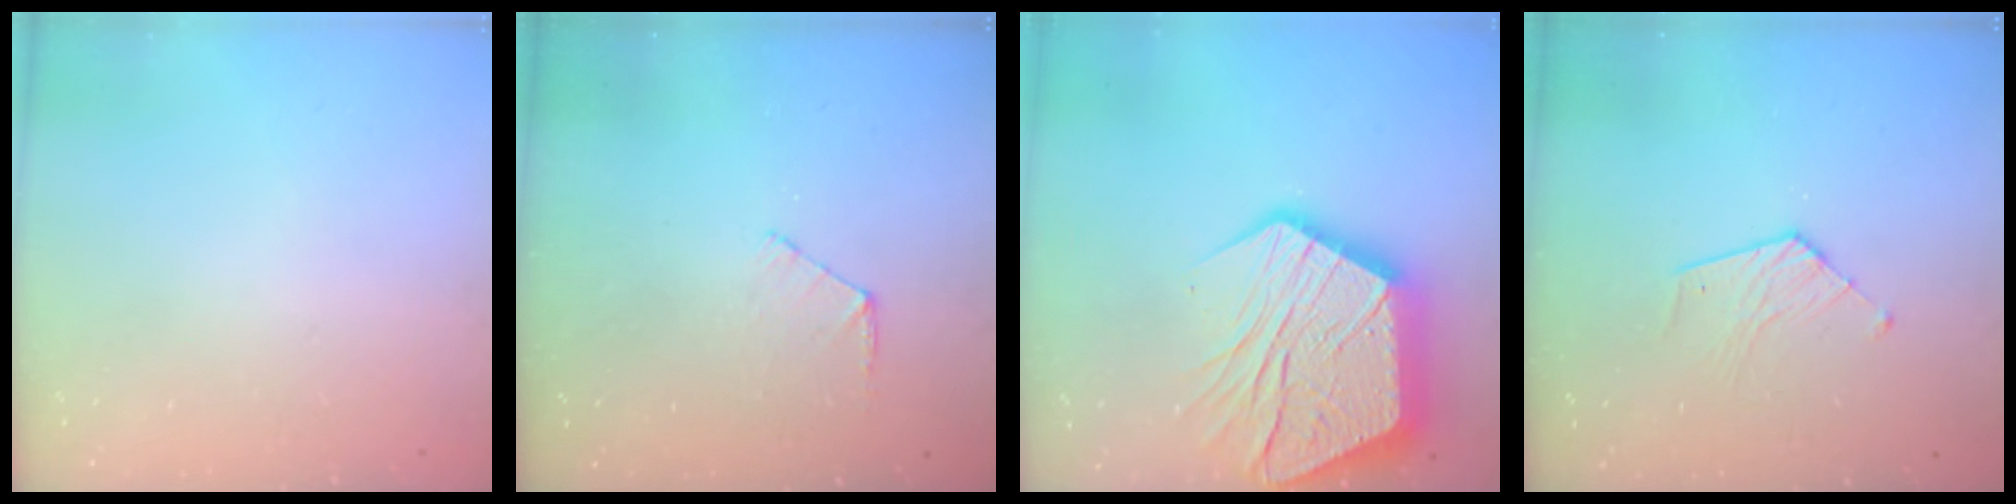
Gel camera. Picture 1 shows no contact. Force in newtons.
{"total": 4.2, "press": 4.2, "slide": 0.5}
{"total": 27.1, "press": 27.0, "slide": 2.2}
{"total": 6.4, "press": 6.4, "slide": 0.5}